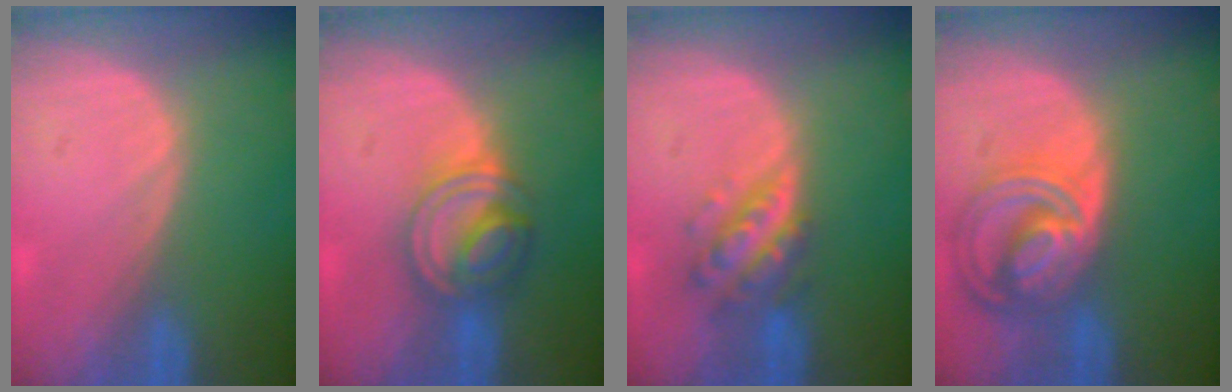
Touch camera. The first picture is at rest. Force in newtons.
{"total": 6.4, "press": 6.1, "slide": 2.0}
{"total": 5.5, "press": 5.1, "slide": 2.0}
{"total": 8.7, "press": 7.5, "slide": 4.3}